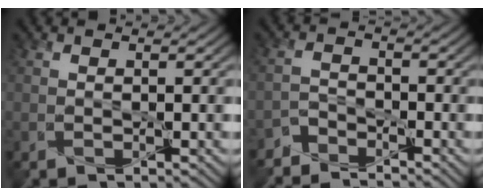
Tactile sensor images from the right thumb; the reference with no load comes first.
{"total": 3.5, "force": [-3.2, 1.2, 0.2], "torque": [-0.003, 0.000, -0.075]}